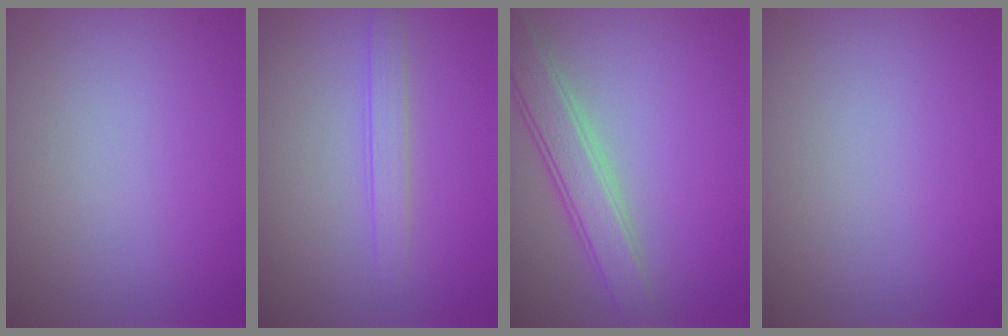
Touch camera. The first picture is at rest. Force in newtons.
{"total": 1.8, "press": 1.8, "slide": 0.0}
{"total": 3.9, "press": 3.9, "slide": 0.1}
{"total": 0.0}